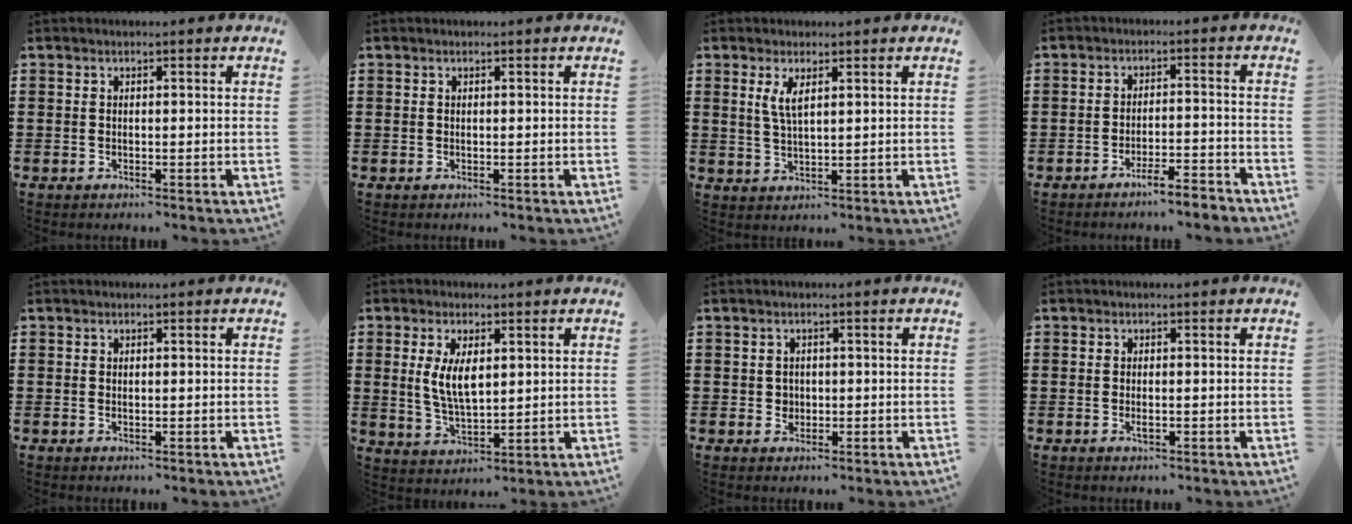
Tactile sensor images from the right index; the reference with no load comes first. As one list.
[{"total": 0.0}, {"total": 3.5, "force": [1.5, 1.1, 2.9], "torque": [-0.062, 0.005, 0.025]}, {"total": 3.9, "force": [-3.7, -0.1, 1.3], "torque": [-0.022, 0.000, -0.073]}, {"total": 0.0}, {"total": 6.1, "force": [1.2, 2.9, 5.3], "torque": [-0.115, 0.004, 0.018]}, {"total": 1.6, "force": [0.0, 1.5, 0.4], "torque": [-0.013, 0.007, -0.002]}, {"total": 1.1, "force": [-0.3, 0.1, 1.1], "torque": [-0.027, -0.010, -0.006]}]